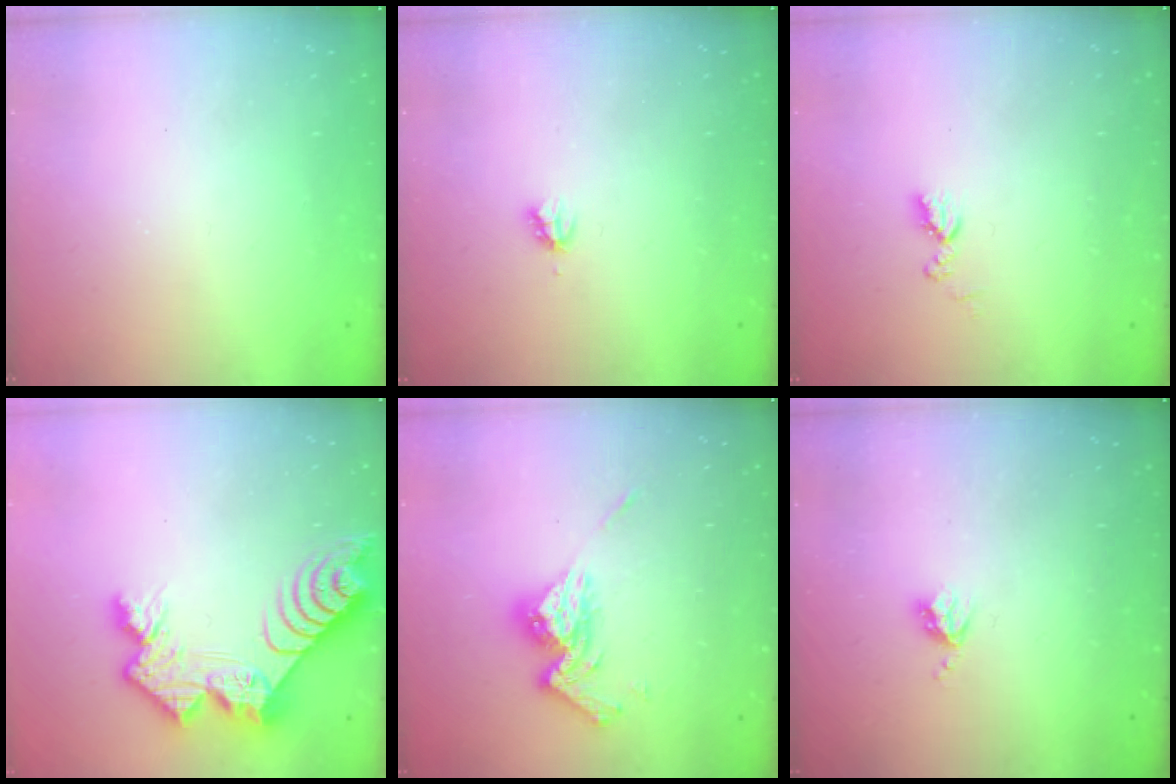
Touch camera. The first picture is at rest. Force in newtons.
{"total": 2.2, "press": 2.2, "slide": 0.3}
{"total": 6.9, "press": 6.8, "slide": 0.8}
{"total": 13.9, "press": 13.9, "slide": 1.0}
{"total": 13.5, "press": 13.4, "slide": 1.2}
{"total": 3.8, "press": 3.8, "slide": 0.5}